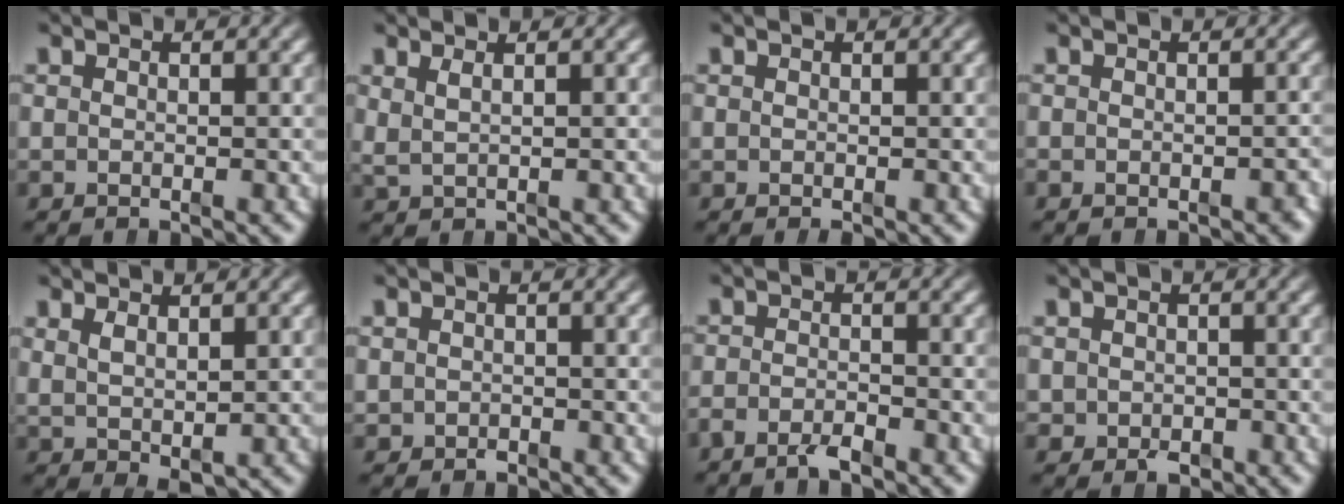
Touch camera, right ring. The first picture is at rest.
{"total": 1.2, "force": [0.9, 0.0, 0.8], "torque": [-0.013, 0.001, 0.024]}
{"total": 0.0}
{"total": 0.8, "force": [-0.7, 0.0, 0.3], "torque": [-0.002, 0.000, -0.010]}
{"total": 2.1, "force": [0.6, 0.5, 2.0], "torque": [-0.027, -0.011, 0.026]}
{"total": 0.7, "force": [-0.3, 0.6, 0.2], "torque": [-0.007, -0.013, 0.006]}
{"total": 2.0, "force": [-1.8, 0.2, 0.9], "torque": [-0.009, -0.003, -0.035]}
{"total": 1.6, "force": [-0.7, 1.3, 0.8], "torque": [-0.014, -0.018, 0.001]}